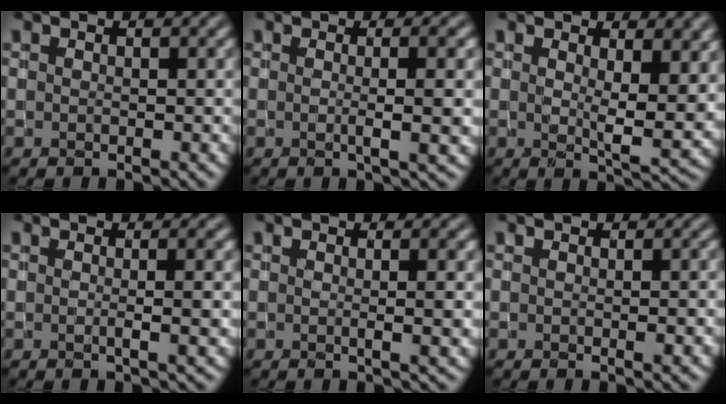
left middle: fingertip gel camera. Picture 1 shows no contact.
{"total": 4.6, "force": [0.1, 1.3, 4.4], "torque": [-0.046, 0.010, -0.008]}
{"total": 6.4, "force": [2.0, 2.1, 5.7], "torque": [-0.078, -0.014, 0.037]}
{"total": 3.7, "force": [0.1, 1.2, 3.5], "torque": [-0.031, 0.008, -0.010]}
{"total": 4.1, "force": [0.4, 1.4, 3.8], "torque": [-0.031, 0.012, -0.006]}
{"total": 1.7, "force": [-0.1, 0.5, 1.6], "torque": [-0.017, 0.004, 0.000]}